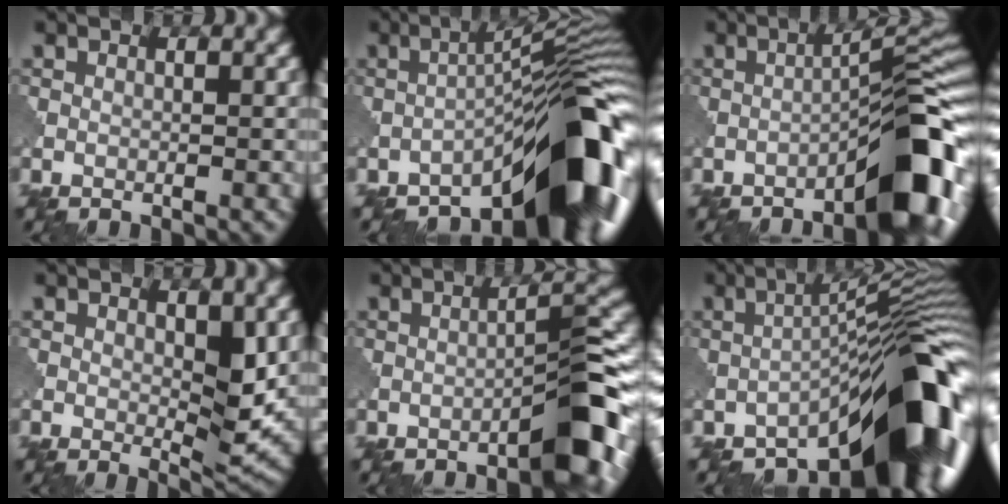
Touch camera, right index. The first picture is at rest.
{"total": 12.5, "force": [-7.5, 3.4, 9.4], "torque": [-0.114, 0.016, -0.120]}
{"total": 8.6, "force": [-4.9, 1.3, 7.0], "torque": [-0.089, 0.023, -0.070]}
{"total": 4.4, "force": [0.6, 1.5, 4.1], "torque": [-0.063, -0.011, 0.017]}
{"total": 6.3, "force": [-3.6, 0.8, 5.1], "torque": [-0.064, 0.024, -0.053]}
{"total": 14.0, "force": [-8.1, 4.2, 10.6], "torque": [-0.133, 0.011, -0.129]}